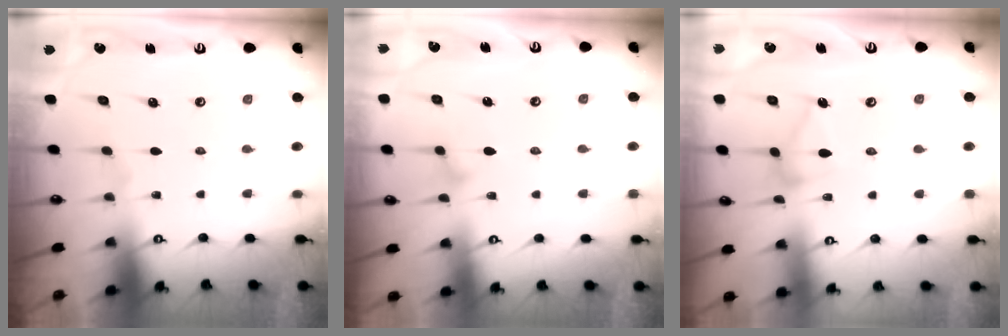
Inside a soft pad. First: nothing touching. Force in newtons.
{"total": 10.2, "press": 10.1, "slide": 0.5}
{"total": 10.8, "press": 10.8, "slide": 0.4}